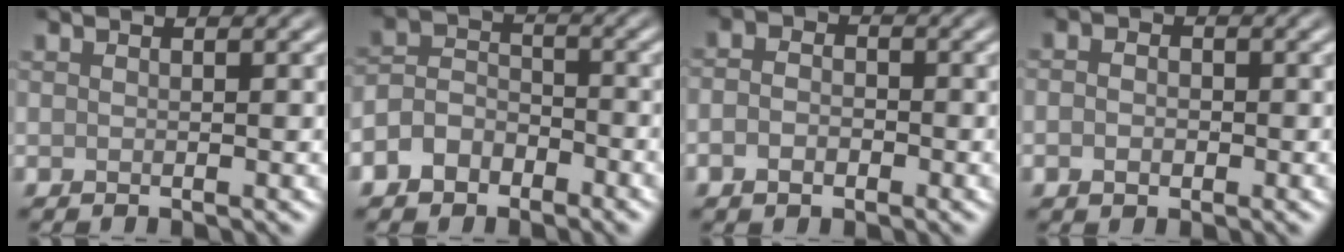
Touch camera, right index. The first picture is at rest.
{"total": 3.9, "force": [-2.4, 2.6, 1.6], "torque": [-0.033, 0.005, -0.051]}
{"total": 2.6, "force": [-0.8, 1.9, 1.5], "torque": [-0.020, -0.001, -0.025]}
{"total": 1.9, "force": [-0.4, 1.4, 1.1], "torque": [-0.019, 0.000, -0.012]}